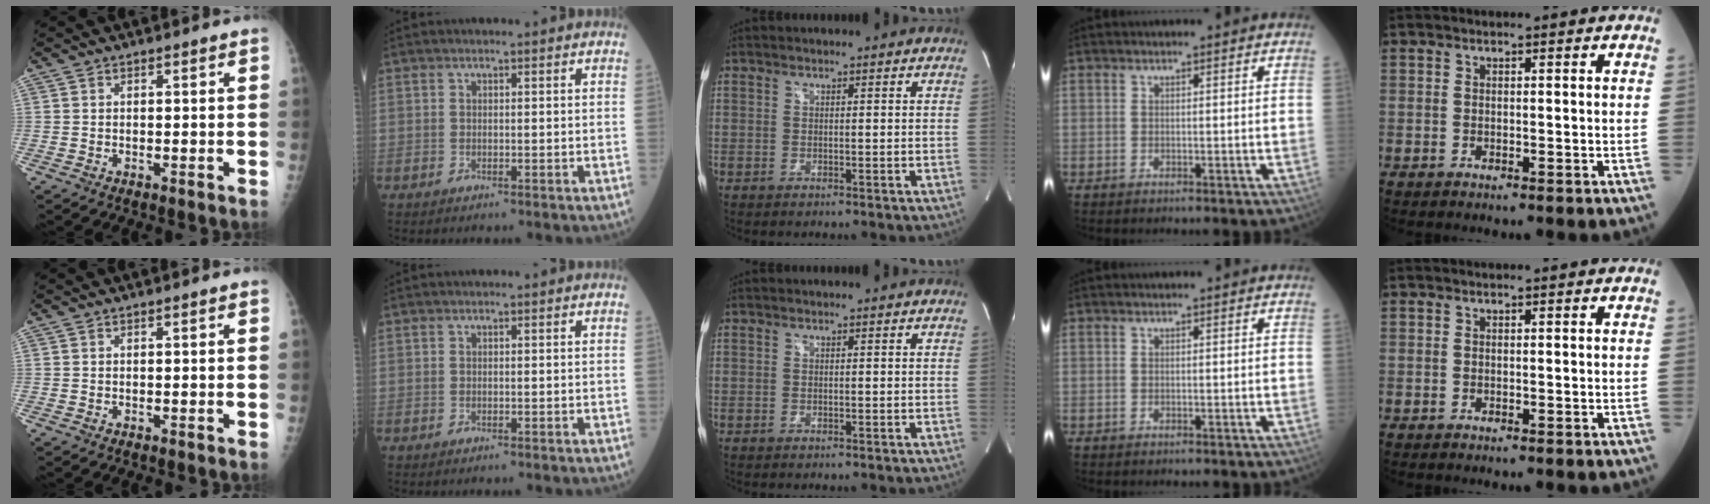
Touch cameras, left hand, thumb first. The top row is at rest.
{}